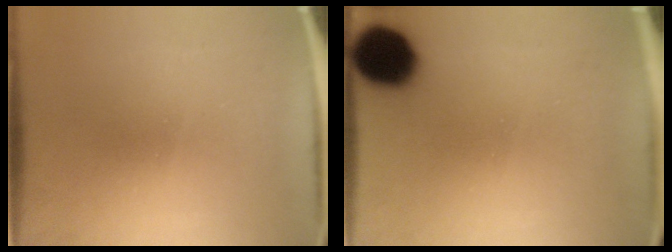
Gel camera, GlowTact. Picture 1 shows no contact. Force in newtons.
{"total": 13.4}